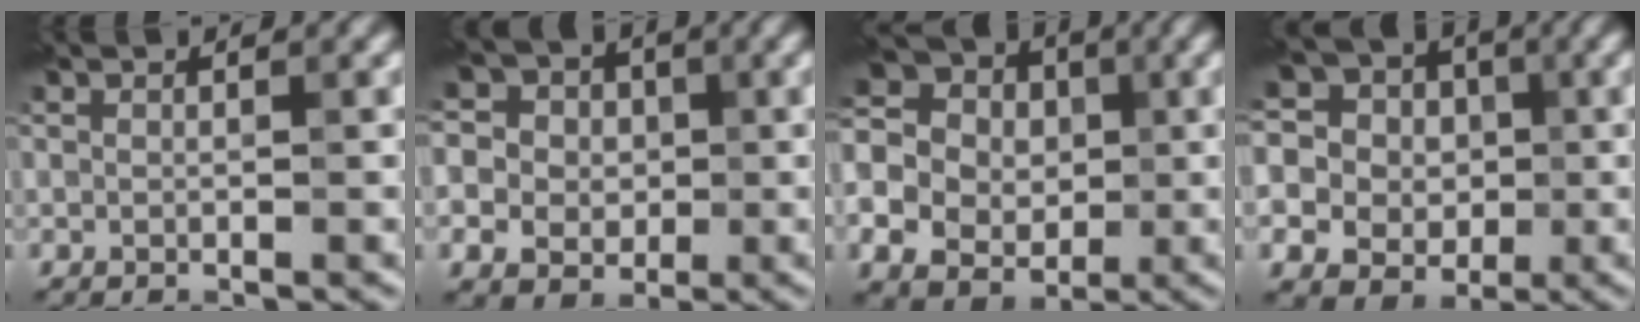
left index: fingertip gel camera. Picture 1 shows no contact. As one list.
[{"total": 9.7, "force": [1.9, 8.6, 4.1], "torque": [-0.092, 0.032, 0.005]}, {"total": 11.8, "force": [-1.1, 10.6, 5.0], "torque": [-0.148, 0.015, -0.048]}, {"total": 12.7, "force": [0.2, 11.8, 4.8], "torque": [-0.142, 0.021, -0.021]}]